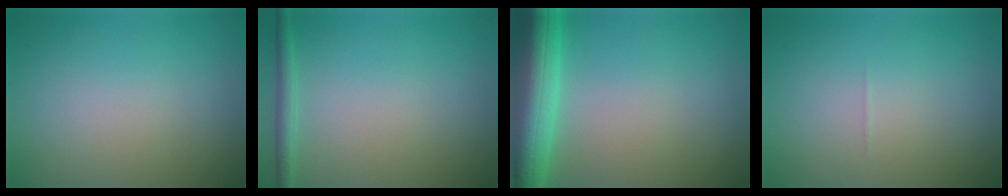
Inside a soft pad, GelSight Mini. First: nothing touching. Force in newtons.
{"total": 1.4, "press": 1.4, "slide": 0.1}
{"total": 8.9, "press": 8.9, "slide": 0.3}
{"total": 0.0}